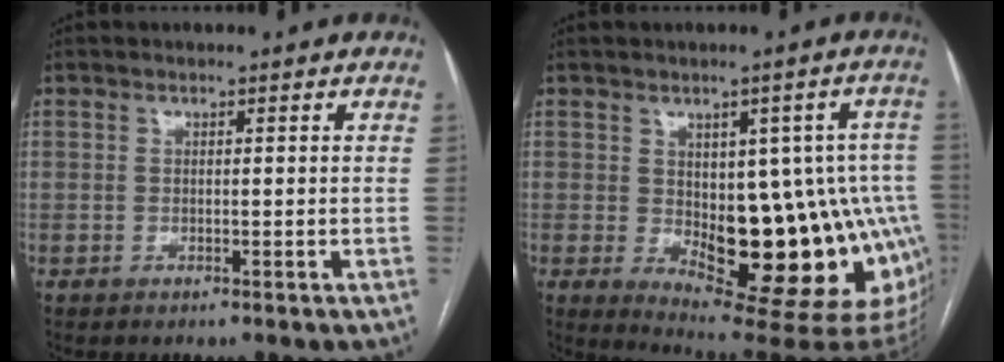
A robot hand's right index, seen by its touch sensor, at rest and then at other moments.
{"total": 19.5, "force": [-3.0, 7.5, 17.8], "torque": [-0.164, 0.018, -0.012]}